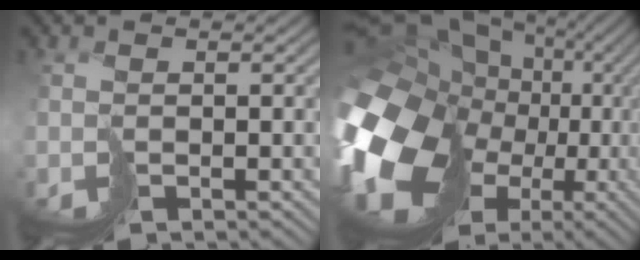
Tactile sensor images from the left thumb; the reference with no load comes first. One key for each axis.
{"total": 19.8, "fx": -2.3, "fy": 15.3, "fz": 12.3, "tx": -0.332, "ty": -0.028, "tz": -0.017}